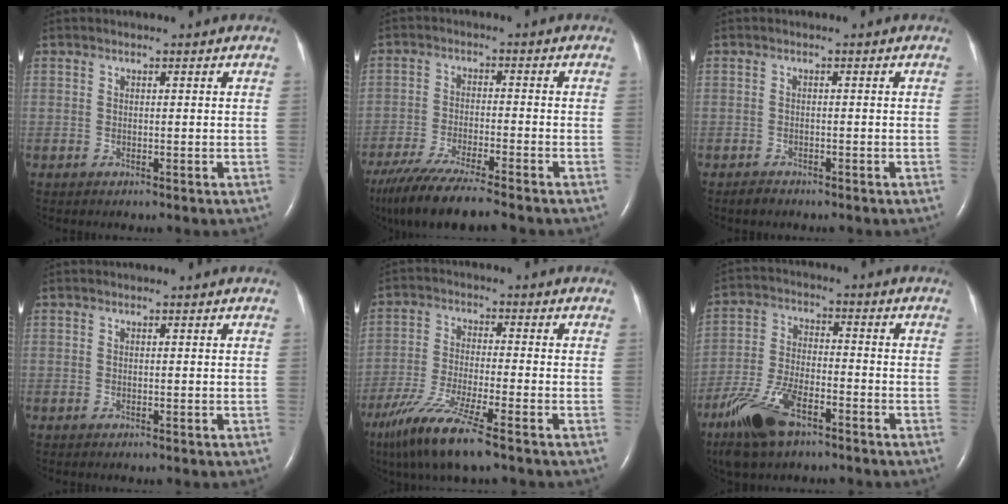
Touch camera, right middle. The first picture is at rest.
{"total": 11.9, "force": [-10.0, 0.5, 6.3], "torque": [-0.114, -0.034, -0.168]}
{"total": 1.2, "force": [-1.1, 0.5, 0.3], "torque": [-0.012, -0.001, -0.018]}
{"total": 0.0}
{"total": 10.5, "force": [-7.1, 0.4, 7.8], "torque": [-0.164, -0.036, -0.133]}
{"total": 11.1, "force": [-7.1, 4.1, 7.5], "torque": [-0.167, -0.010, -0.133]}